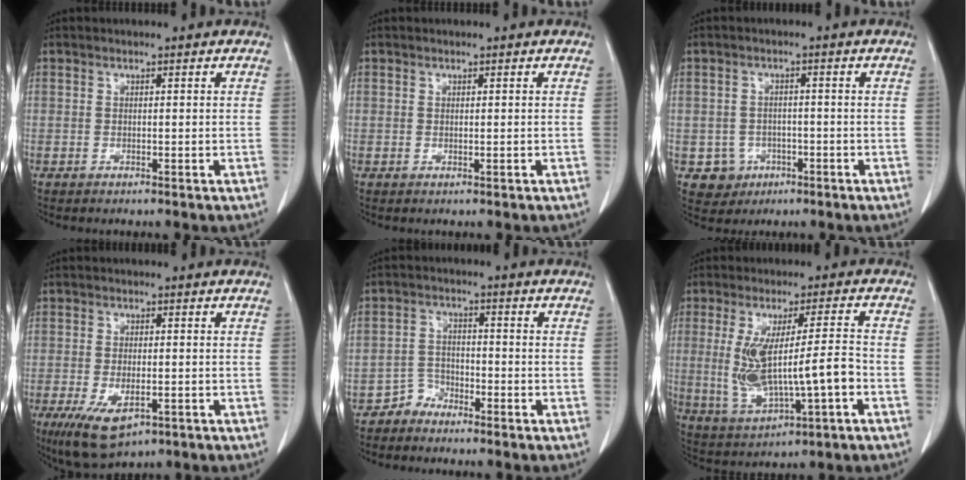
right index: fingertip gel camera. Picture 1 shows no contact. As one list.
[{"total": 0.0}, {"total": 4.6, "force": [-1.6, 4.3, 0.4], "torque": [0.001, 0.011, -0.017]}, {"total": 8.1, "force": [-3.6, 3.5, 6.4], "torque": [-0.114, -0.017, -0.050]}, {"total": 3.1, "force": [-2.4, 1.8, -0.4], "torque": [0.013, 0.009, -0.049]}, {"total": 11.6, "force": [-1.6, 1.9, 11.4], "torque": [-0.227, 0.005, -0.015]}]